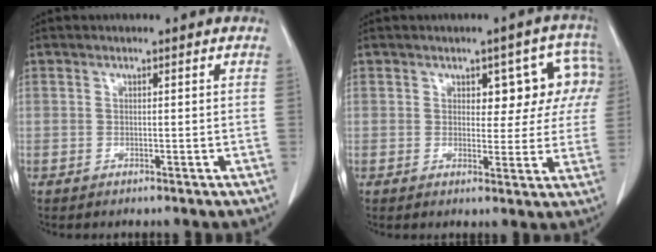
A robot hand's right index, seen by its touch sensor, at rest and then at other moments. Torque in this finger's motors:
{"motor_torque": [0.48, 0.47, 0.13, 0.01]}